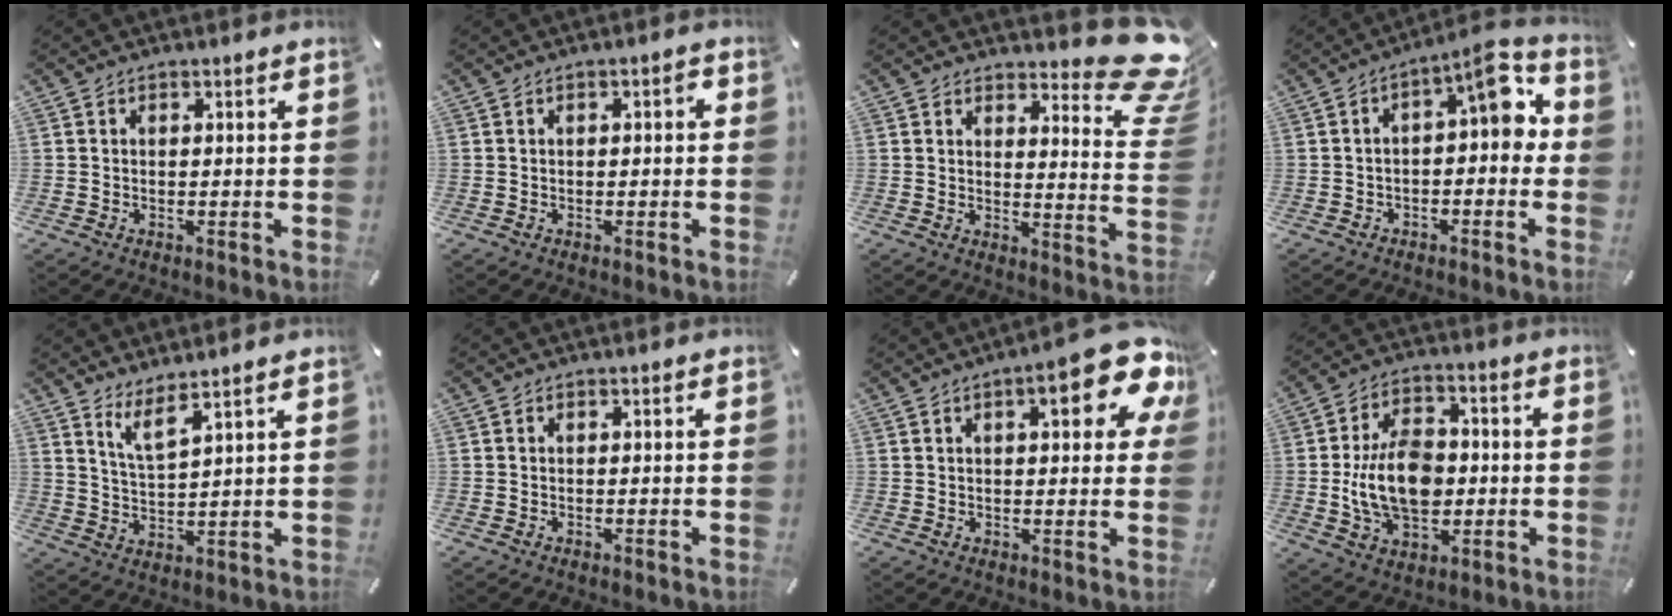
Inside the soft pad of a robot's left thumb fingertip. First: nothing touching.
{"total": 1.6, "force": [-0.2, 0.7, 1.5], "torque": [-0.028, 0.007, -0.005]}
{"total": 12.6, "force": [9.5, 5.0, 6.6], "torque": [-0.062, -0.087, 0.162]}
{"total": 8.2, "force": [1.9, 3.3, 7.3], "torque": [-0.099, -0.018, 0.024]}
{"total": 5.5, "force": [4.6, 0.6, 2.9], "torque": [-0.070, -0.023, 0.083]}
{"total": 0.0}
{"total": 14.4, "force": [6.9, 4.6, 11.7], "torque": [-0.155, -0.030, 0.108]}
{"total": 15.4, "force": [-0.9, 10.8, 11.0], "torque": [-0.203, 0.010, -0.013]}